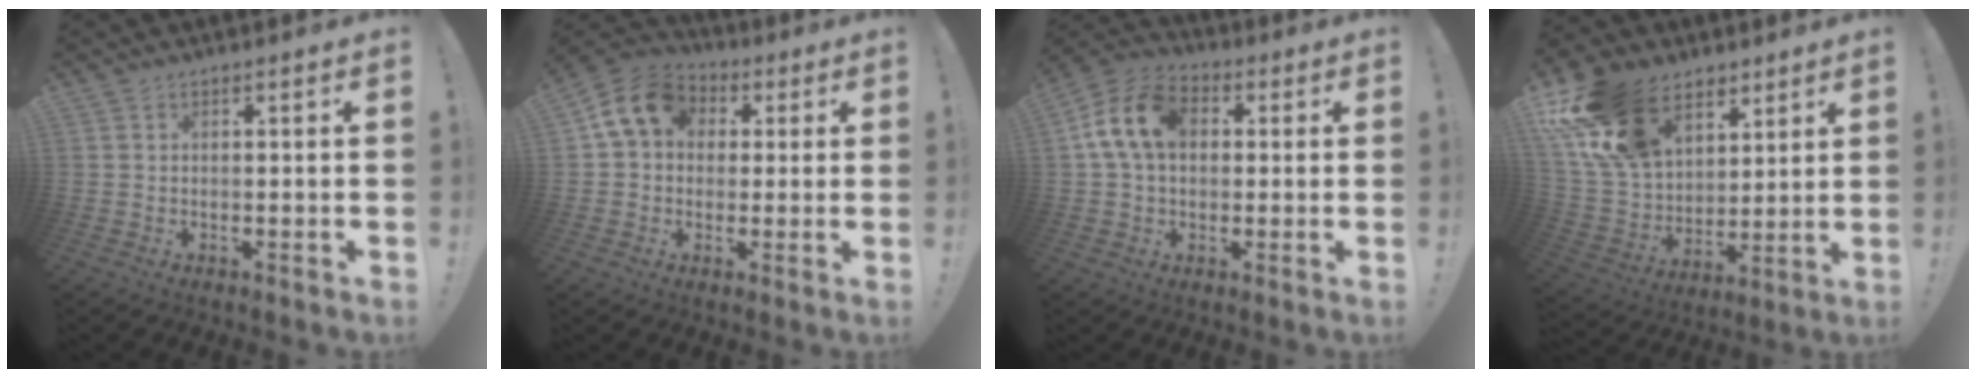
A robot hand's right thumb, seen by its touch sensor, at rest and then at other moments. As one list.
[{"total": 11.2, "force": [3.3, 8.8, 6.1], "torque": [-0.094, 0.003, 0.068]}, {"total": 13.7, "force": [3.0, 9.6, 9.2], "torque": [-0.164, 0.013, 0.059]}, {"total": 21.7, "force": [11.5, 14.6, 11.2], "torque": [-0.208, -0.055, 0.225]}]